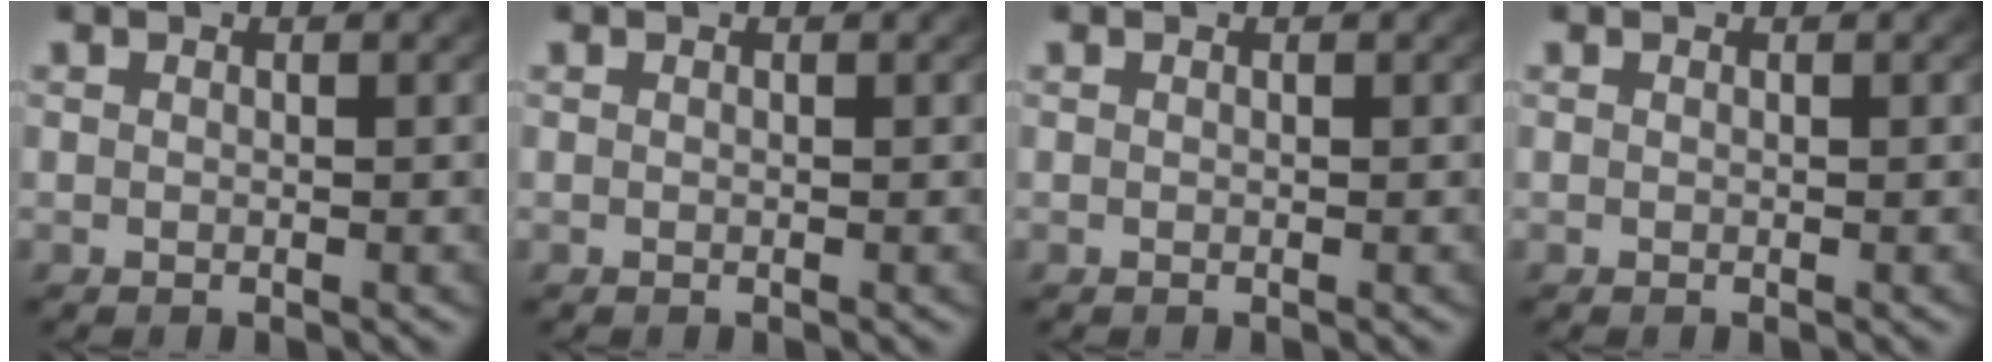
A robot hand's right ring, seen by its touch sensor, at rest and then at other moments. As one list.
[{"total": 0.0}, {"total": 0.0}, {"total": 0.0}]